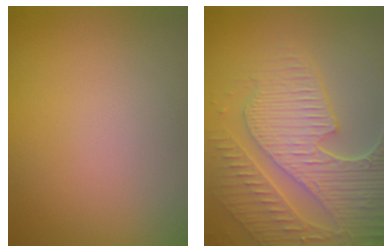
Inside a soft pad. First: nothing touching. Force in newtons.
{"total": 8.8, "press": 6.3, "slide": 6.1}